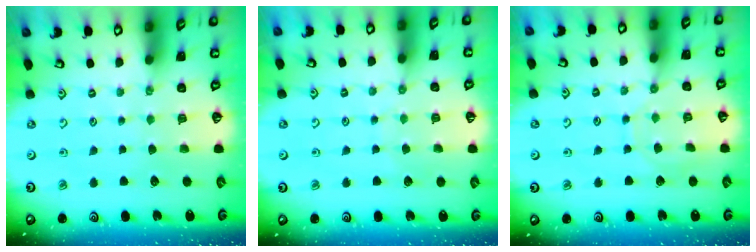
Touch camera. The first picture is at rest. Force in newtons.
{"total": 3.9, "press": 3.9, "slide": 0.4}
{"total": 8.9, "press": 8.9, "slide": 0.6}